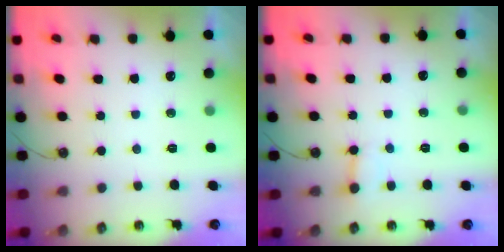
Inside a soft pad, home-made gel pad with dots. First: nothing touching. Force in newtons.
{"total": 2.6, "press": 2.6, "slide": 0.1}